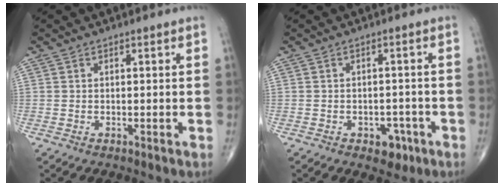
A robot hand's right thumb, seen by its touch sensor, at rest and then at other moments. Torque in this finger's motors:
{"motor_torque": [2.71, 0.85, 0.06, -0.36, 0.00]}